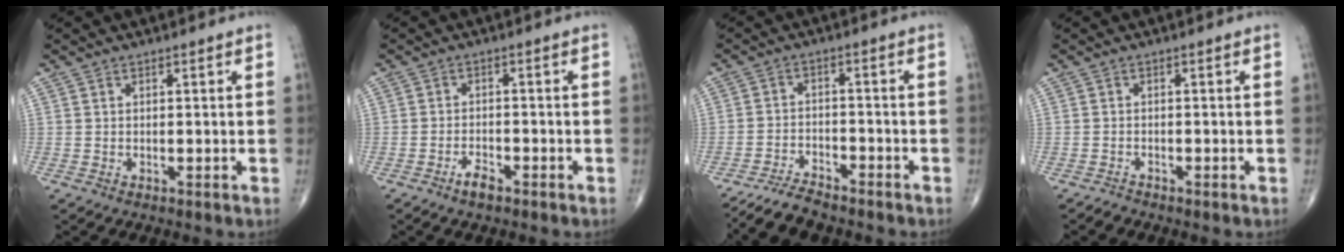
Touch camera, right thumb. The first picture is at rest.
{"total": 2.7, "force": [-2.0, 1.0, 1.5], "torque": [-0.028, 0.011, -0.036]}
{"total": 6.8, "force": [-6.2, 1.7, 2.2], "torque": [-0.048, 0.022, -0.114]}
{"total": 1.0, "force": [-1.0, 0.2, -0.2], "torque": [0.002, -0.003, -0.022]}